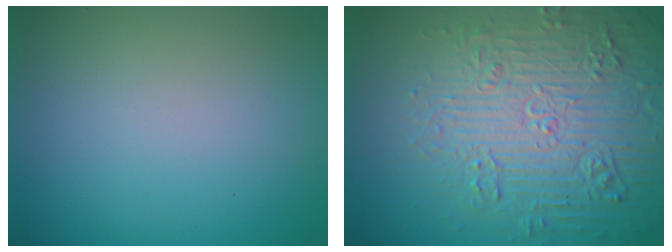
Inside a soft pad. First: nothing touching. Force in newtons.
{"total": 8.1, "press": 7.8, "slide": 1.9}